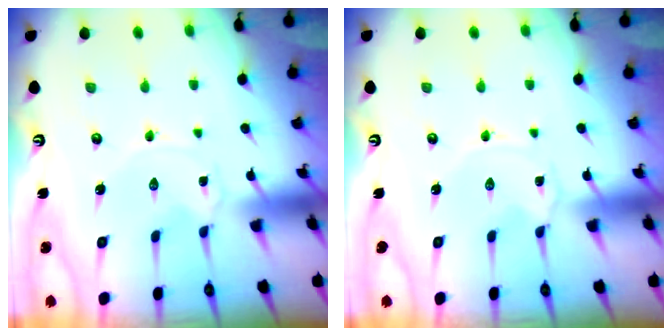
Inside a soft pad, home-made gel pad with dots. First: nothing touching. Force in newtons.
{"total": 0.0}